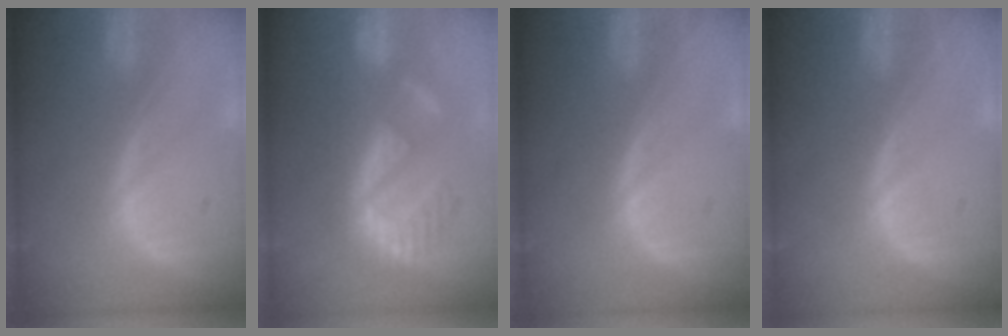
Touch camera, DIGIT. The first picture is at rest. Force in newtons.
{"total": 8.3, "press": 7.8, "slide": 2.8}
{"total": 0.0}
{"total": 0.0}